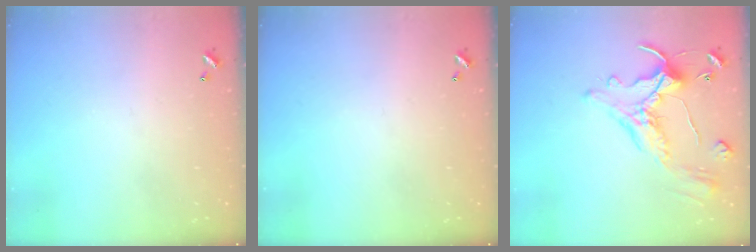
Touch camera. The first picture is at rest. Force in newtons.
{"total": 0.0}
{"total": 2.5, "press": 2.2, "slide": 1.2}